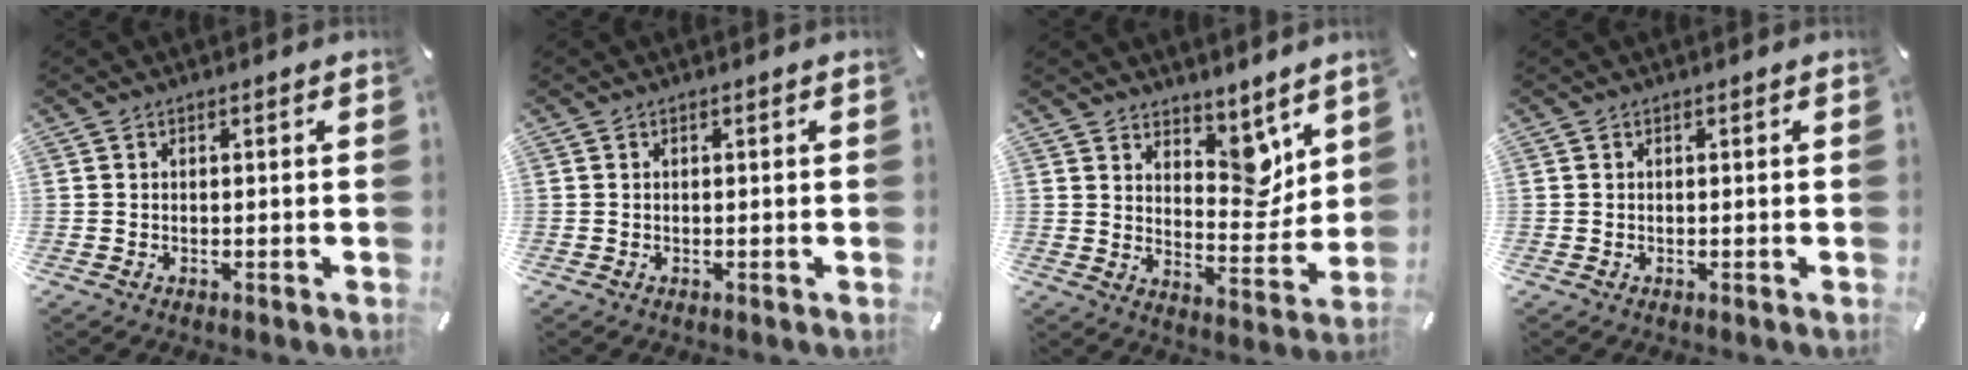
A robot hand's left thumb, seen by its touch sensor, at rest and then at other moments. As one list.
[{"total": 0.0}, {"total": 9.1, "force": [6.4, 5.3, 3.7], "torque": [-0.028, -0.063, 0.112]}, {"total": 0.0}]